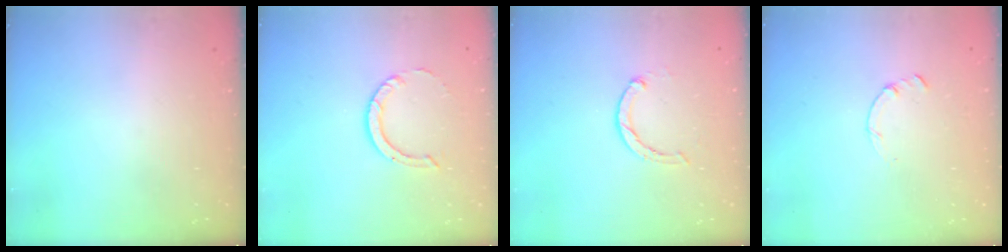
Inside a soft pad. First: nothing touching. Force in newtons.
{"total": 5.3, "press": 5.3, "slide": 0.1}
{"total": 1.7, "press": 1.6, "slide": 0.3}
{"total": 0.0}